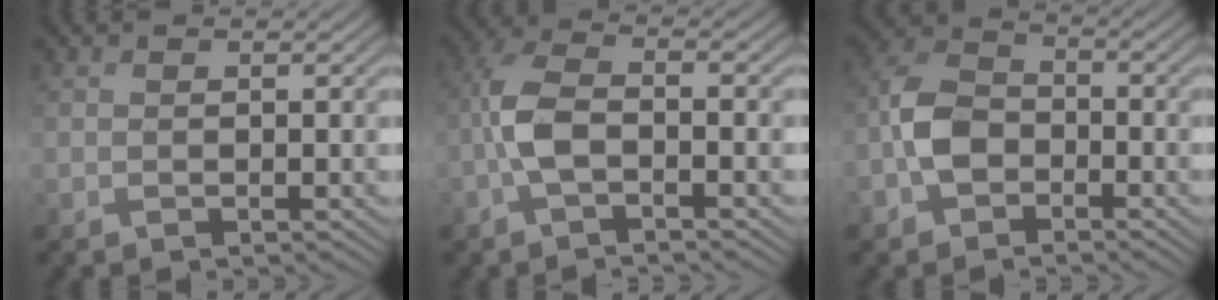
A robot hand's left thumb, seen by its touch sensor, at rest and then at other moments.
{"total": 5.3, "force": [-1.4, 2.0, 4.7], "torque": [-0.108, 0.014, -0.038]}
{"total": 5.6, "force": [-2.0, 4.0, 3.4], "torque": [-0.076, 0.011, -0.053]}